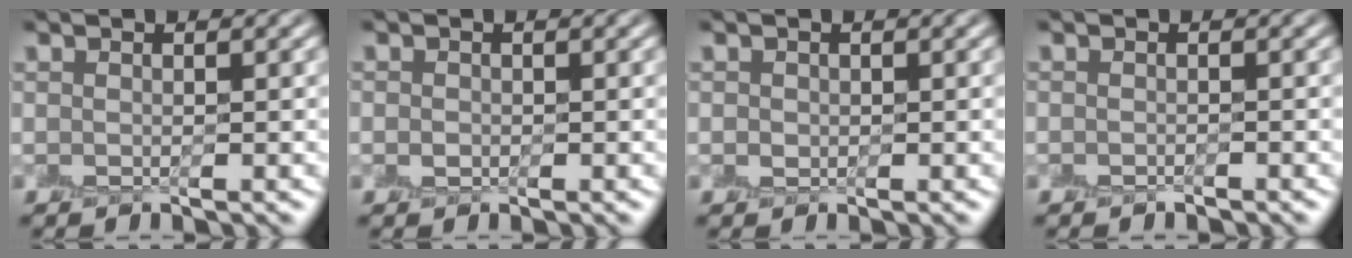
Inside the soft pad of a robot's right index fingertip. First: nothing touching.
{"total": 0.7, "force": [-0.2, 0.6, 0.2], "torque": [0.001, 0.002, 0.001]}
{"total": 0.9, "force": [0.0, 0.7, 0.5], "torque": [-0.004, 0.003, 0.007]}
{"total": 0.7, "force": [-0.6, -0.1, -0.3], "torque": [0.008, -0.001, -0.009]}